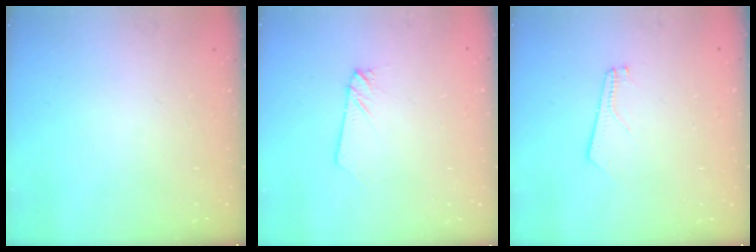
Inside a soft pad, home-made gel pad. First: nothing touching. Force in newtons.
{"total": 1.6, "press": 1.6, "slide": 0.0}
{"total": 2.1, "press": 2.1, "slide": 0.3}